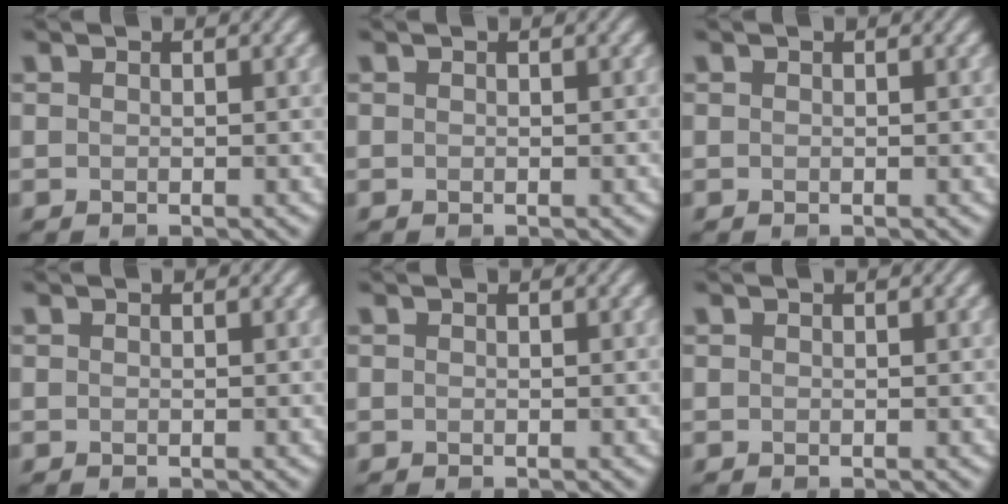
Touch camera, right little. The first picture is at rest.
{"total": 0.0}
{"total": 0.0}
{"total": 0.0}
{"total": 0.0}
{"total": 0.0}